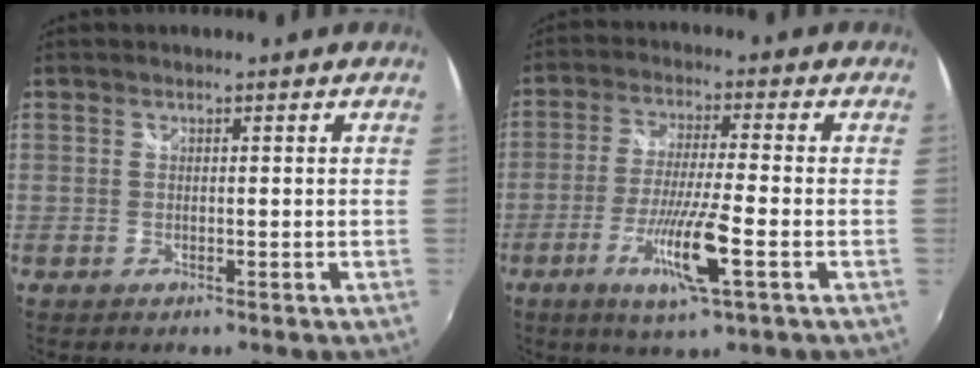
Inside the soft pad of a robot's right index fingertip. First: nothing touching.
{"total": 10.4, "force": [-4.2, 0.0, 9.6], "torque": [-0.188, -0.018, -0.077]}